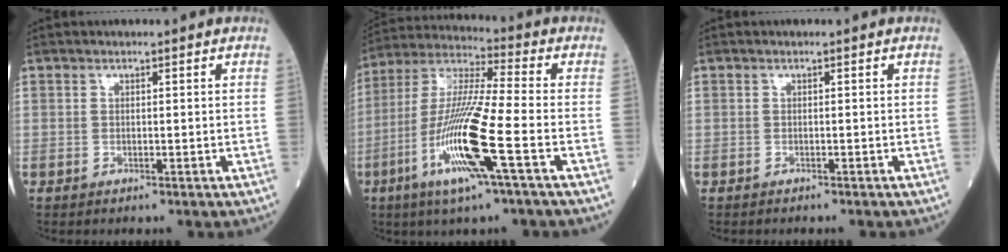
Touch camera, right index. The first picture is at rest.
{"total": 15.5, "force": [-5.6, 0.0, 14.4], "torque": [-0.298, -0.015, -0.112]}
{"total": 1.1, "force": [-1.0, 0.2, 0.4], "torque": [-0.009, -0.003, -0.014]}